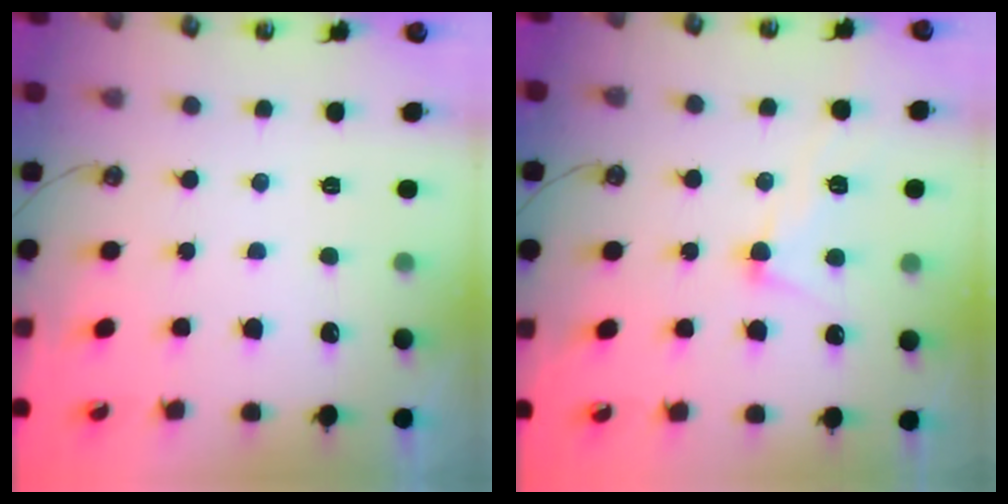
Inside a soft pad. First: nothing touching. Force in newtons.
{"total": 5.8, "press": 5.7, "slide": 0.6}